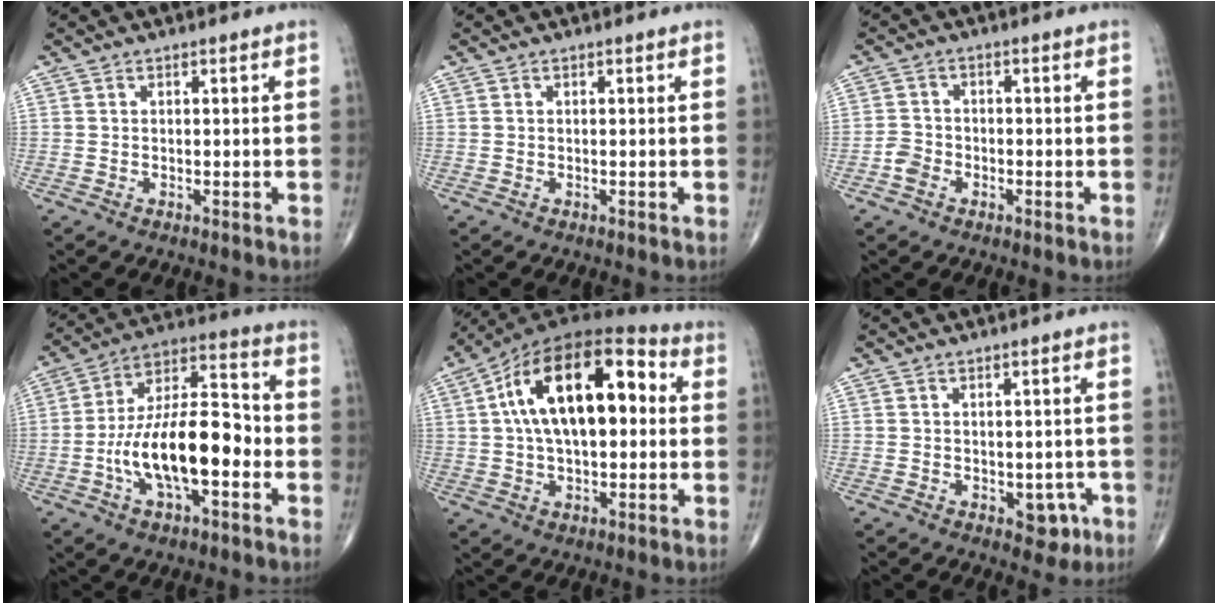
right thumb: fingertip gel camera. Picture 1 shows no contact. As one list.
[{"total": 0.0}, {"total": 3.1, "force": [-1.5, 2.4, 1.2], "torque": [-0.014, 0.012, -0.034]}, {"total": 18.8, "force": [-4.3, 8.1, 16.4], "torque": [-0.275, 0.043, -0.080]}, {"total": 20.9, "force": [3.5, 10.7, 17.6], "torque": [-0.284, 0.033, 0.043]}, {"total": 4.2, "force": [-1.5, 2.8, 2.7], "torque": [-0.005, 0.006, -0.013]}]